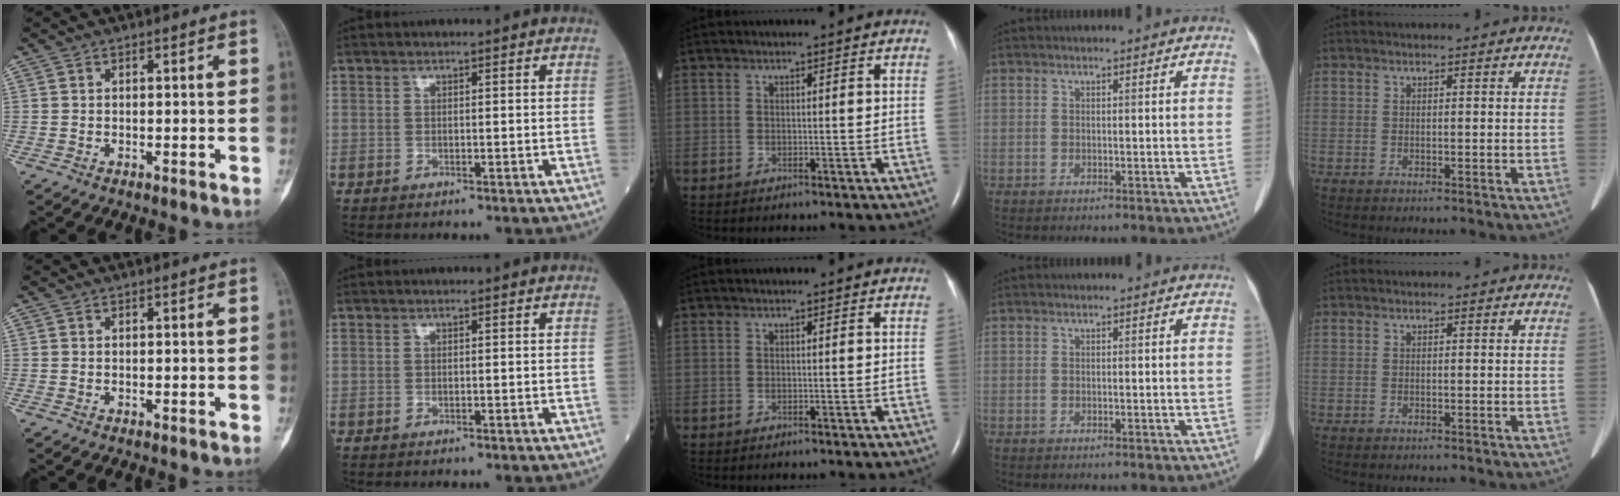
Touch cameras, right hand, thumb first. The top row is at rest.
{}